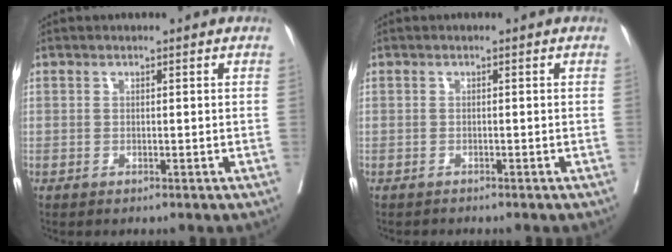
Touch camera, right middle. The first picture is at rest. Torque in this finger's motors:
{"motor_torque": [-0.05, -0.11, -0.06, -0.01]}